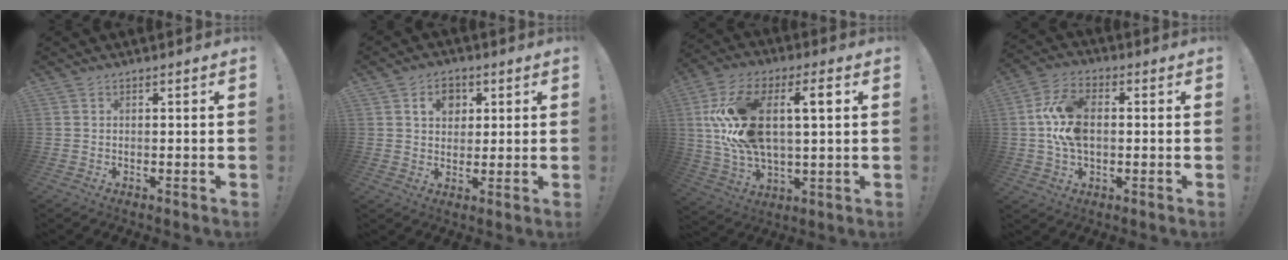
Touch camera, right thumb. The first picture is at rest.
{"total": 6.8, "force": [2.6, 5.5, 3.1], "torque": [-0.044, 0.000, 0.047]}
{"total": 19.3, "force": [4.1, 9.8, 16.2], "torque": [-0.300, 0.002, 0.067]}
{"total": 13.0, "force": [0.5, 8.6, 9.8], "torque": [-0.181, 0.013, 0.013]}